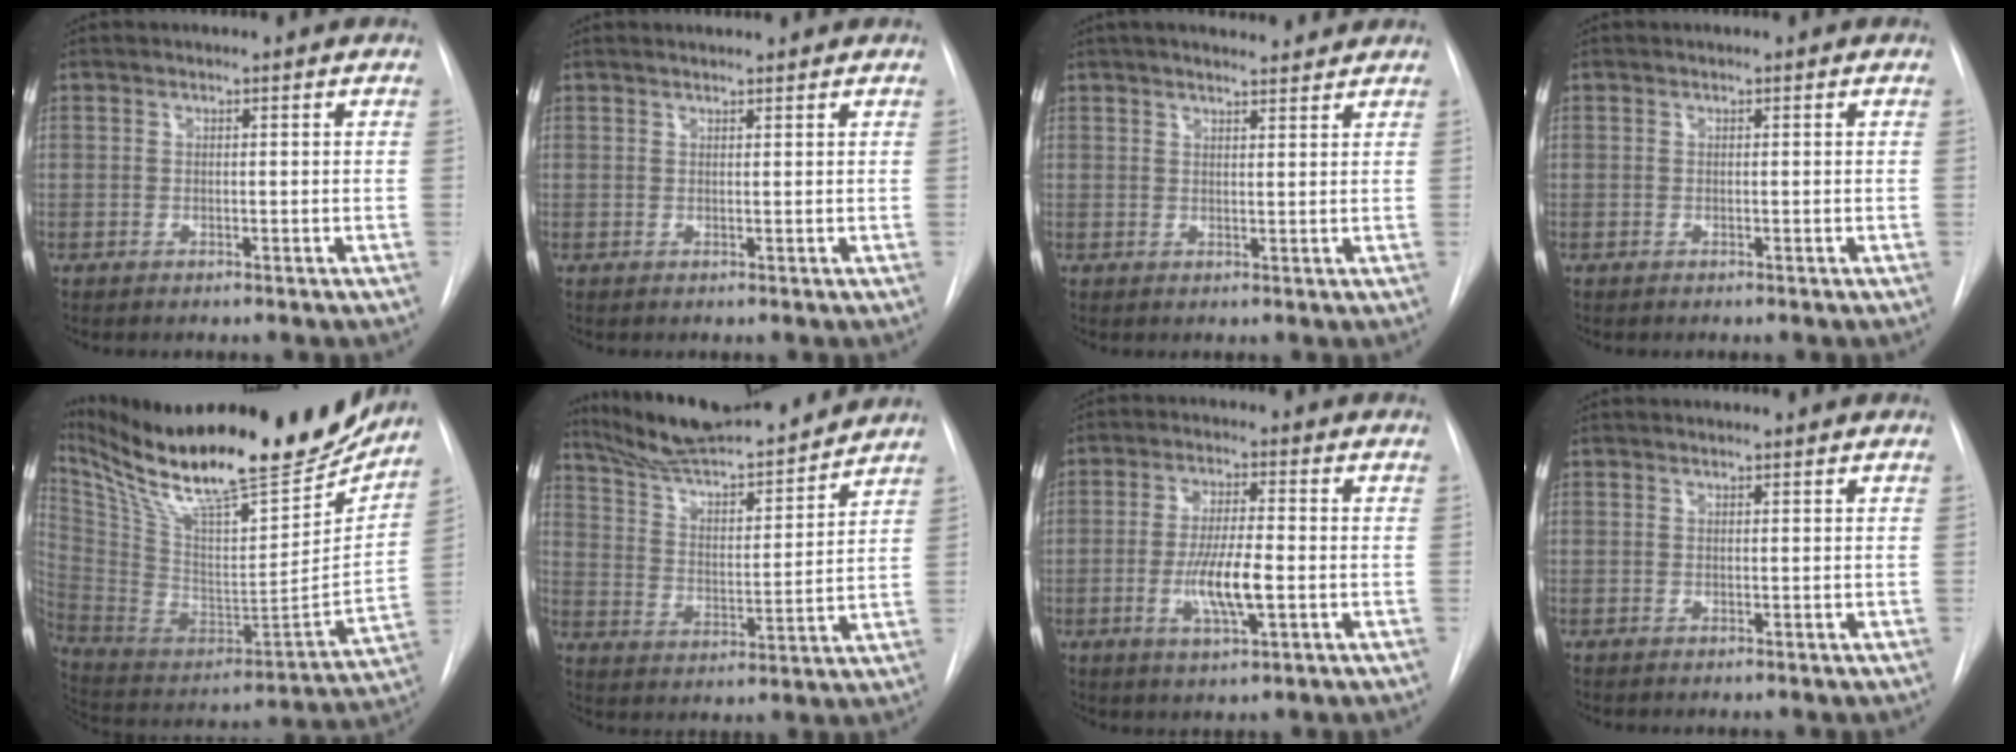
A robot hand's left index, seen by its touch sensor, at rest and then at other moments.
{"total": 2.5, "force": [2.4, 0.0, 0.5], "torque": [-0.010, 0.019, 0.035]}
{"total": 9.6, "force": [8.6, 1.6, 4.0], "torque": [-0.058, 0.021, 0.112]}
{"total": 0.0}
{"total": 32.7, "force": [27.0, 6.1, 17.4], "torque": [-0.312, -0.050, 0.411]}
{"total": 18.1, "force": [16.7, 2.0, 6.7], "torque": [-0.111, 0.001, 0.267]}
{"total": 7.7, "force": [-1.7, 1.2, 7.4], "torque": [-0.143, -0.007, -0.031]}
{"total": 0.8, "force": [0.8, -0.1, 0.1], "torque": [-0.007, 0.007, 0.015]}